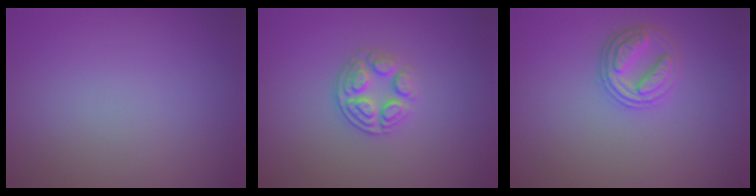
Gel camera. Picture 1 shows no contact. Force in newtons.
{"total": 3.2, "press": 2.6, "slide": 2.0}
{"total": 2.9, "press": 2.8, "slide": 0.7}